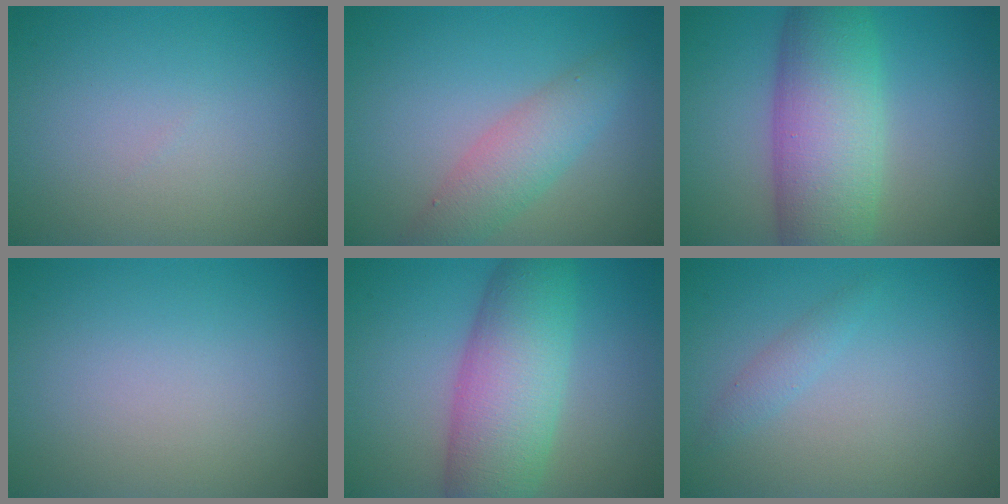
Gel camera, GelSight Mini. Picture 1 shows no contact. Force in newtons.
{"total": 3.8, "press": 3.8, "slide": 0.0}
{"total": 9.3, "press": 9.3, "slide": 0.2}
{"total": 0.0}
{"total": 8.4, "press": 8.4, "slide": 0.1}
{"total": 1.2, "press": 1.2, "slide": 0.0}